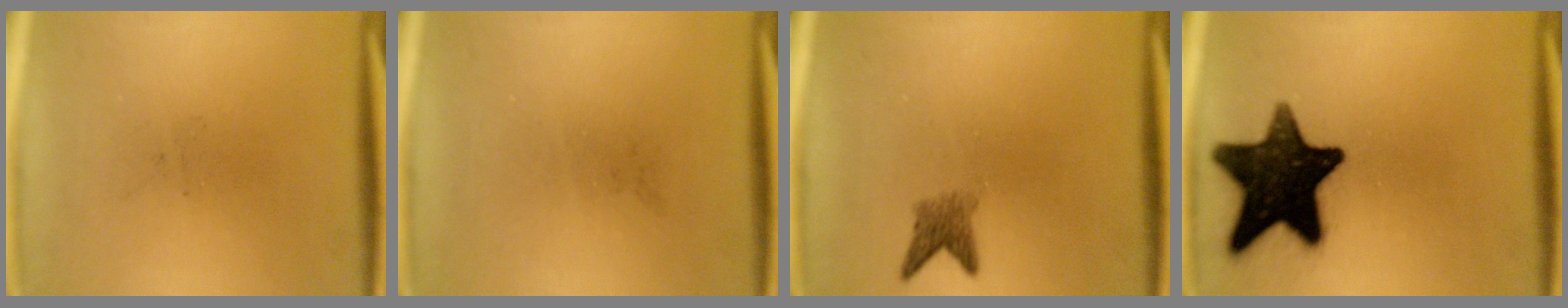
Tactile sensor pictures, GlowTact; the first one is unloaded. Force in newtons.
{"total": 0.0}
{"total": 2.4}
{"total": 16.8}